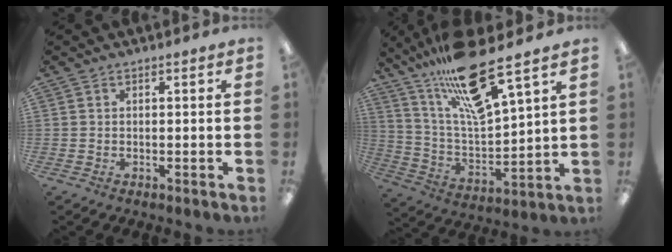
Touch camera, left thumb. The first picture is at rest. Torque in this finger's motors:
{"motor_torque": [0.80, 0.83, 1.66, -1.12, 0.15]}